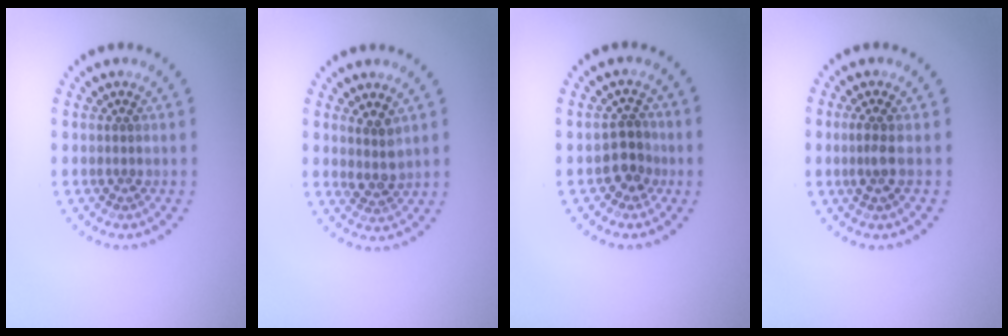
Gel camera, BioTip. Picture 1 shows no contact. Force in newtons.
{"total": 2.2, "press": 1.8, "slide": 1.2}
{"total": 2.1, "press": 1.8, "slide": 0.9}
{"total": 1.6, "press": 1.3, "slide": 1.0}